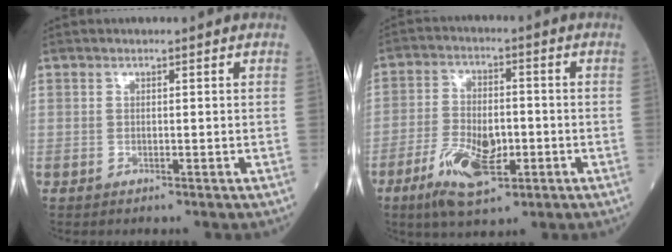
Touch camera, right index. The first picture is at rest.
{"total": 9.8, "force": [-4.0, 3.9, 8.0], "torque": [-0.162, -0.003, -0.066]}